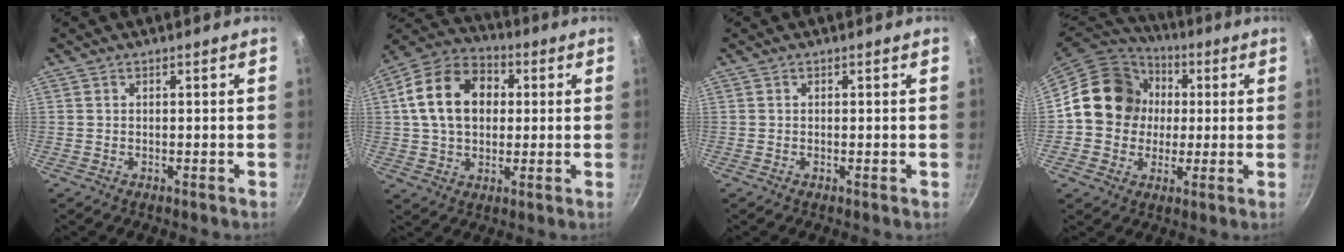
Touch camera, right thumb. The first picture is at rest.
{"total": 15.7, "force": [2.5, 11.5, 10.4], "torque": [-0.157, 0.024, 0.031]}
{"total": 0.0}
{"total": 16.2, "force": [1.6, 14.3, 7.6], "torque": [-0.098, 0.027, 0.014]}